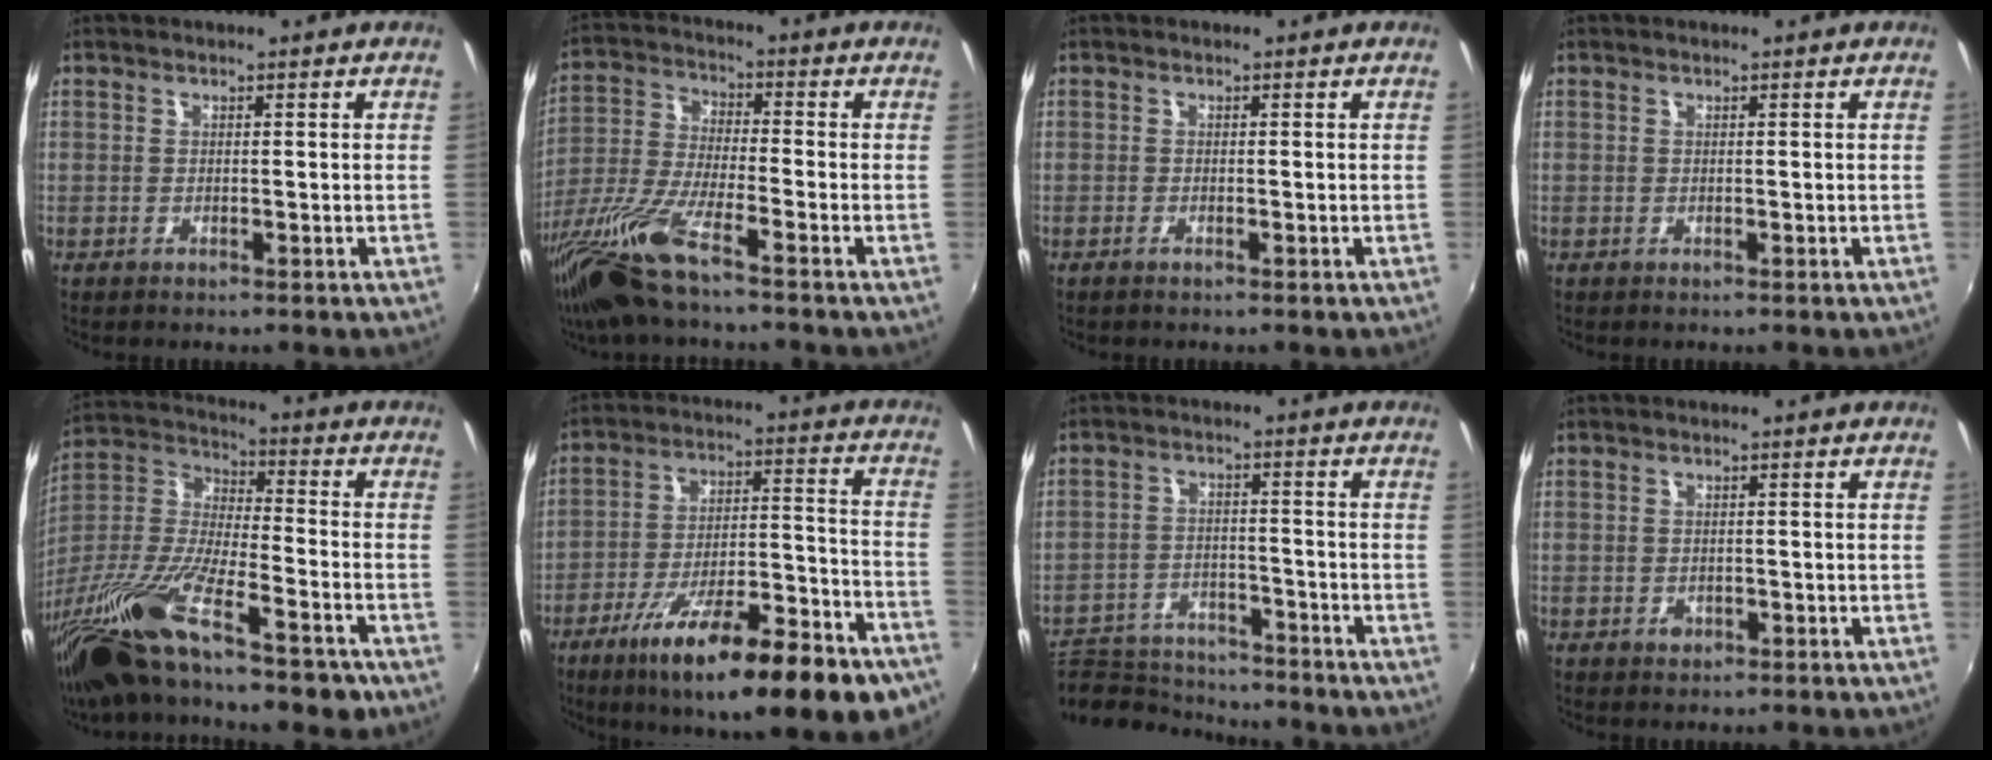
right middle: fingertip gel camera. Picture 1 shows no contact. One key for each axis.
{"total": 13.8, "fx": -9.9, "fy": 1.5, "fz": 9.5, "tx": -0.210, "ty": -0.032, "tz": -0.196}
{"total": 0.7, "fx": -0.5, "fy": 0.0, "fz": 0.5, "tx": -0.010, "ty": -0.002, "tz": -0.012}
{"total": 0.0}
{"total": 23.9, "fx": -16.3, "fy": 5.8, "fz": 16.4, "tx": -0.322, "ty": -0.044, "tz": -0.291}
{"total": 25.1, "fx": -16.9, "fy": 5.6, "fz": 17.7, "tx": -0.277, "ty": -0.043, "tz": -0.246}
{"total": 11.2, "fx": -10.4, "fy": 3.5, "fz": 2.3, "tx": -0.066, "ty": 0.011, "tz": -0.162}
{"total": 1.4, "fx": -0.6, "fy": 1.1, "fz": 0.5, "tx": -0.007, "ty": -0.002, "tz": -0.008}